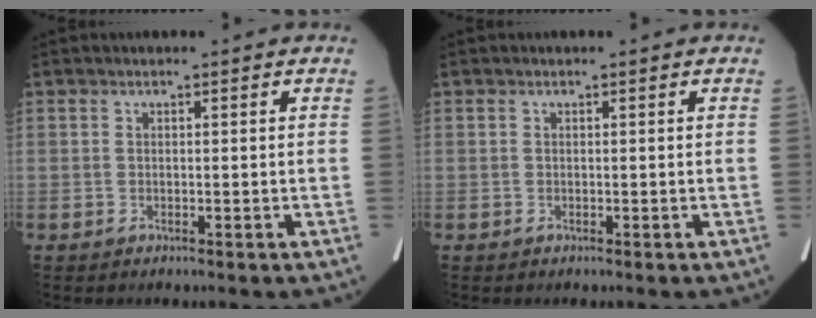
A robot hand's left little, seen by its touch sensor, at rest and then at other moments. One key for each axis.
{"total": 0.0}